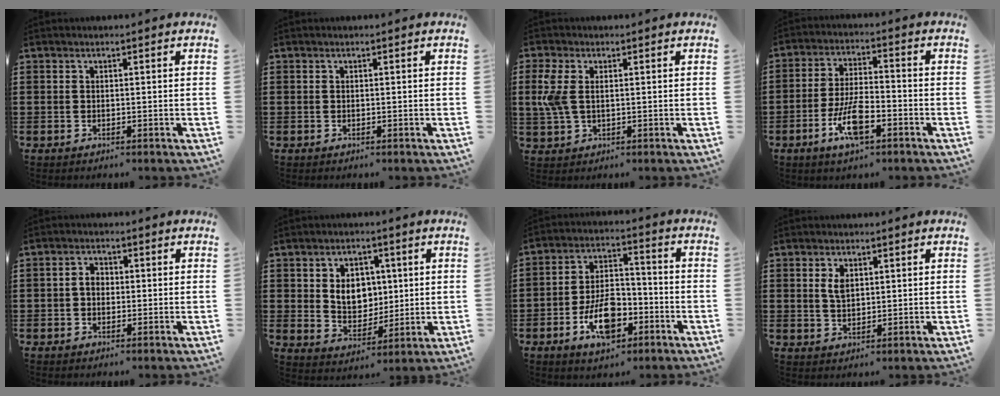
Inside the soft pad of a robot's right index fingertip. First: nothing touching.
{"total": 0.0}
{"total": 5.0, "force": [0.8, 2.7, 4.1], "torque": [-0.113, -0.002, 0.007]}
{"total": 8.1, "force": [-3.5, 2.5, 6.8], "torque": [-0.150, -0.010, -0.067]}
{"total": 2.1, "force": [0.0, 1.6, 1.5], "torque": [-0.029, 0.006, -0.002]}
{"total": 6.3, "force": [1.4, 5.2, 3.3], "torque": [-0.058, 0.007, 0.020]}
{"total": 9.6, "force": [-4.1, 4.9, 7.2], "torque": [-0.141, 0.001, -0.075]}
{"total": 2.7, "force": [1.1, 1.5, 1.9], "torque": [-0.042, 0.005, 0.020]}